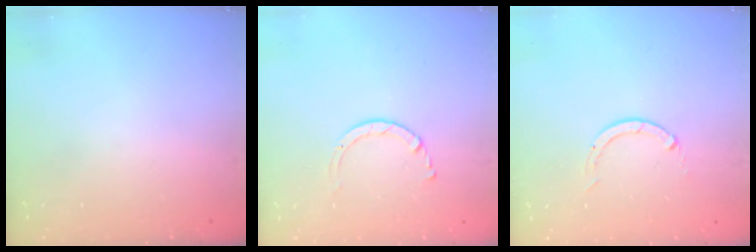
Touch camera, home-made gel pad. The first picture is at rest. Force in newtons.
{"total": 2.9, "press": 2.9, "slide": 0.2}
{"total": 0.0}